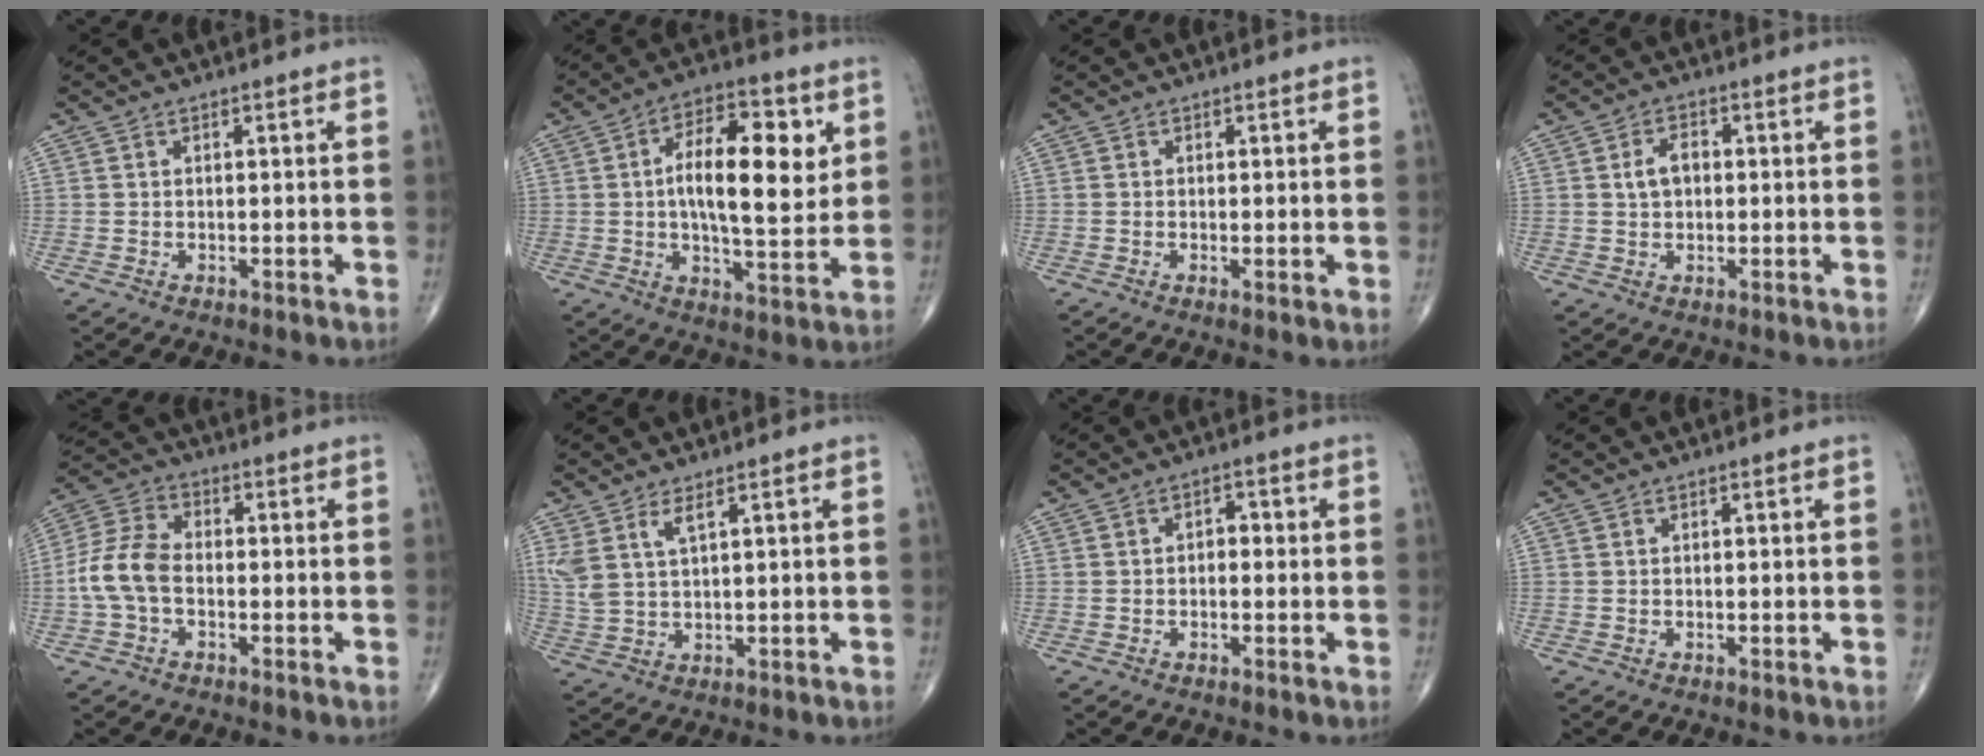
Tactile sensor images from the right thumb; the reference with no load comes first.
{"total": 16.1, "force": [3.2, 6.8, 14.2], "torque": [-0.201, -0.005, 0.046]}
{"total": 1.0, "force": [0.0, 0.2, 1.0], "torque": [-0.020, -0.004, -0.004]}
{"total": 4.2, "force": [0.4, 2.9, 3.1], "torque": [-0.054, 0.012, 0.004]}
{"total": 8.6, "force": [-1.6, 5.4, 6.5], "torque": [-0.139, 0.026, -0.042]}
{"total": 5.3, "force": [2.9, 1.7, 4.1], "torque": [-0.100, -0.013, 0.069]}
{"total": 2.2, "force": [0.0, 1.4, 1.7], "torque": [-0.015, 0.009, -0.006]}
{"total": 0.0}